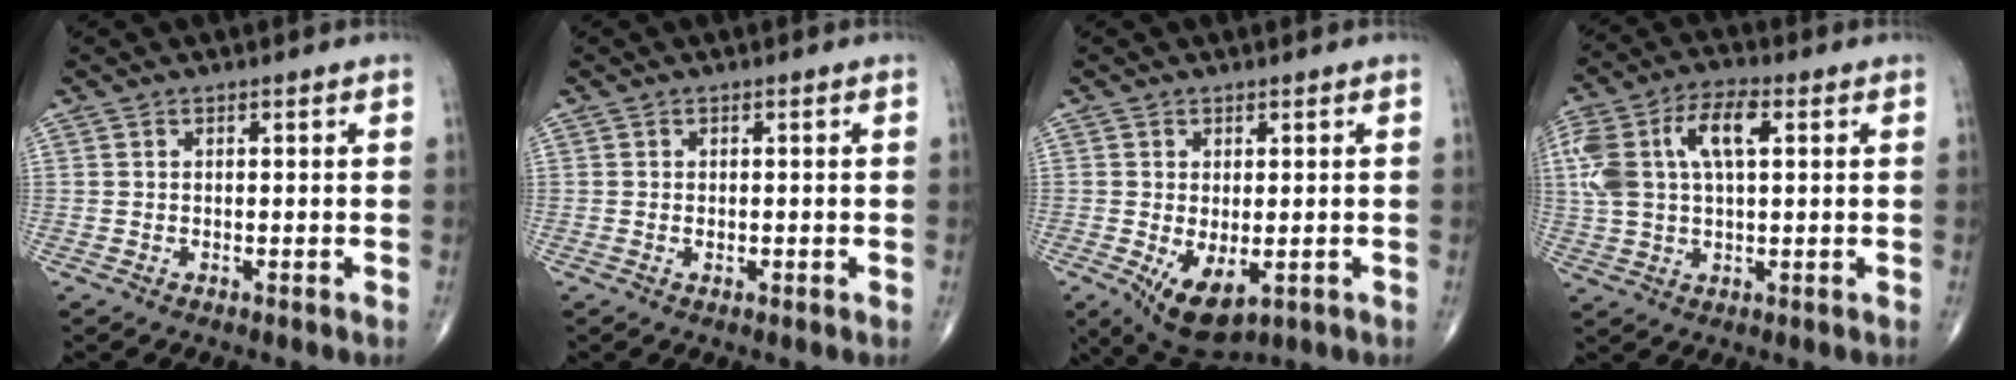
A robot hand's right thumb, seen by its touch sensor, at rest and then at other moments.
{"total": 0.8, "force": [-0.1, 0.5, 0.6], "torque": [-0.010, 0.001, -0.001]}
{"total": 7.9, "force": [-2.0, 4.0, 6.5], "torque": [-0.101, -0.015, -0.015]}
{"total": 14.2, "force": [3.6, 7.1, 11.8], "torque": [-0.255, 0.025, 0.065]}